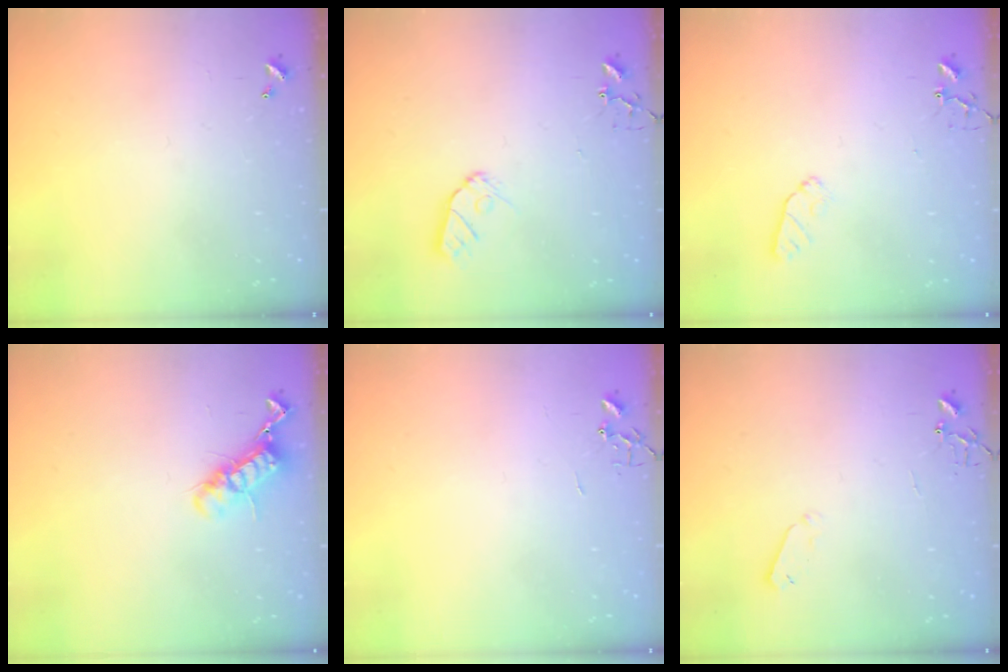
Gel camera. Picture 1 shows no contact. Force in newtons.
{"total": 7.6, "press": 7.6, "slide": 0.5}
{"total": 5.4, "press": 5.3, "slide": 0.7}
{"total": 11.9, "press": 11.9, "slide": 0.8}
{"total": 0.0}
{"total": 3.3, "press": 3.2, "slide": 0.7}